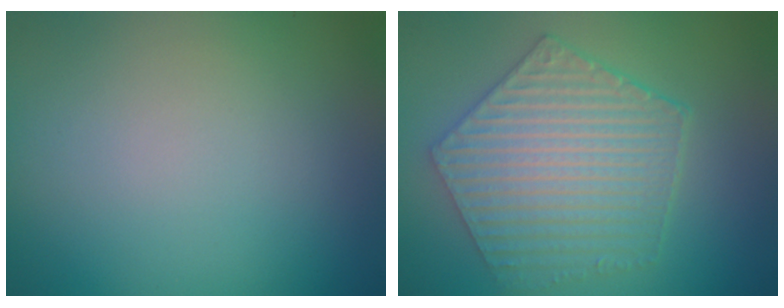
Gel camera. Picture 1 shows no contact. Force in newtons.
{"total": 6.5, "press": 5.0, "slide": 4.1}